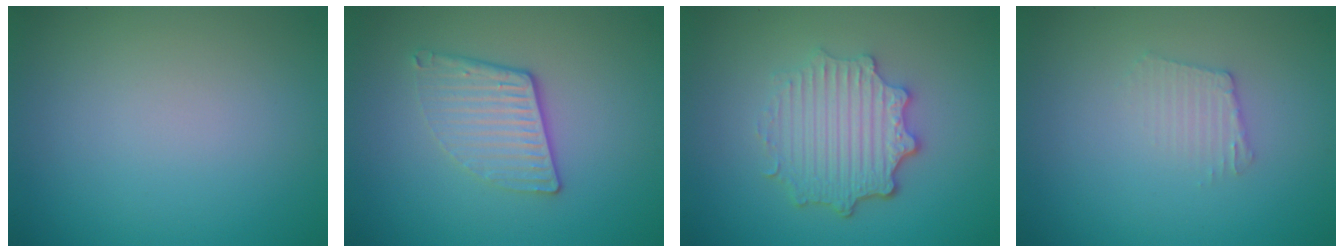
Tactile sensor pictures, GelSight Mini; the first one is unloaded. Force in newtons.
{"total": 3.1, "press": 2.6, "slide": 1.6}
{"total": 4.8, "press": 3.7, "slide": 3.1}
{"total": 1.7, "press": 1.7, "slide": 0.2}